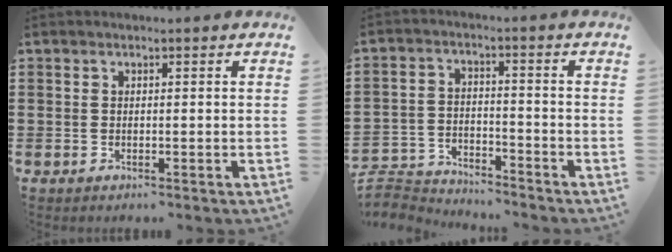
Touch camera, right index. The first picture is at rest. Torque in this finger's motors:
{"motor_torque": [-1.22, 0.92, -1.05, -0.21]}